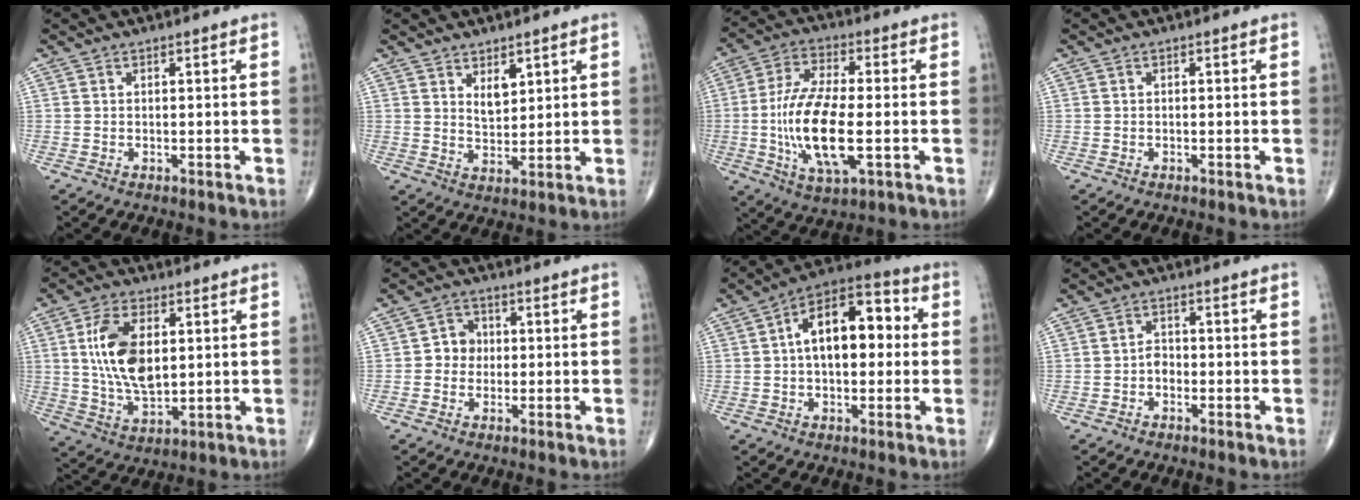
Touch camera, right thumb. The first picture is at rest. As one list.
[{"total": 4.3, "force": [2.4, 2.3, 2.8], "torque": [-0.032, -0.022, 0.046]}, {"total": 16.1, "force": [-2.4, 6.1, 14.7], "torque": [-0.297, 0.003, -0.043]}, {"total": 0.0}, {"total": 13.4, "force": [2.6, 7.3, 10.9], "torque": [-0.199, -0.012, 0.054]}, {"total": 4.1, "force": [-0.1, 3.7, 1.7], "torque": [-0.003, 0.010, -0.012]}, {"total": 15.4, "force": [1.9, 8.5, 12.7], "torque": [-0.177, 0.037, 0.020]}, {"total": 2.2, "force": [-0.8, 1.6, 1.2], "torque": [-0.008, 0.008, -0.019]}]